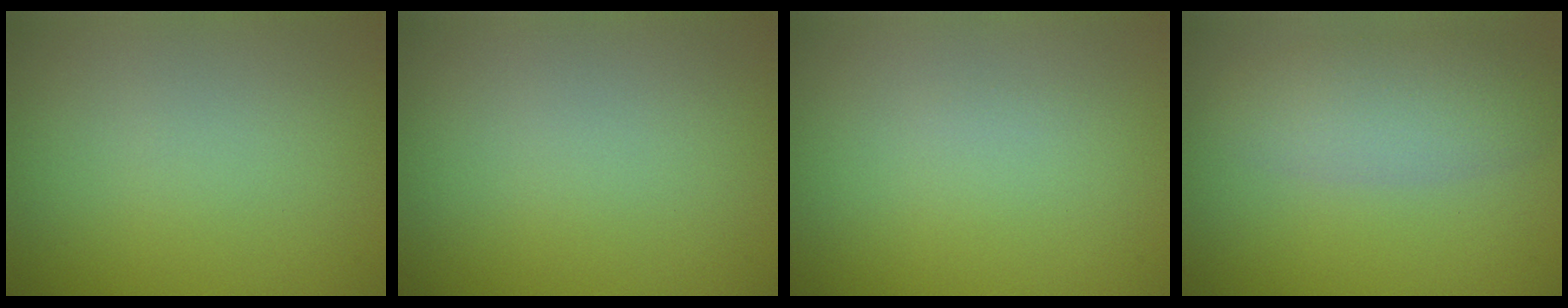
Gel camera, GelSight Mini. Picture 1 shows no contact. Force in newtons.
{"total": 0.0}
{"total": 0.0}
{"total": 4.0, "press": 4.0, "slide": 0.2}